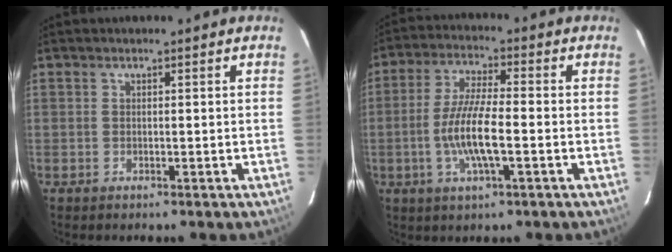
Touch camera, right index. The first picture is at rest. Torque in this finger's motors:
{"motor_torque": [1.24, -0.61, 0.80, 0.18]}